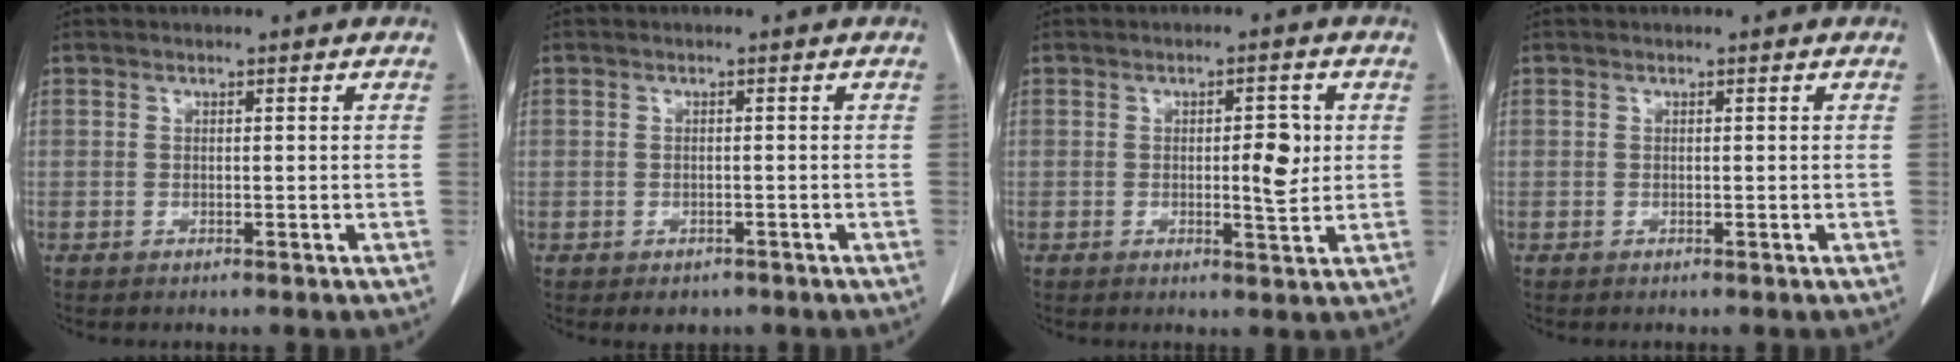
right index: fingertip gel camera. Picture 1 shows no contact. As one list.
[{"total": 2.4, "force": [-1.5, 1.7, 0.6], "torque": [-0.004, 0.003, -0.013]}, {"total": 4.3, "force": [0.3, 1.2, 4.2], "torque": [-0.061, -0.002, 0.005]}, {"total": 0.0}]